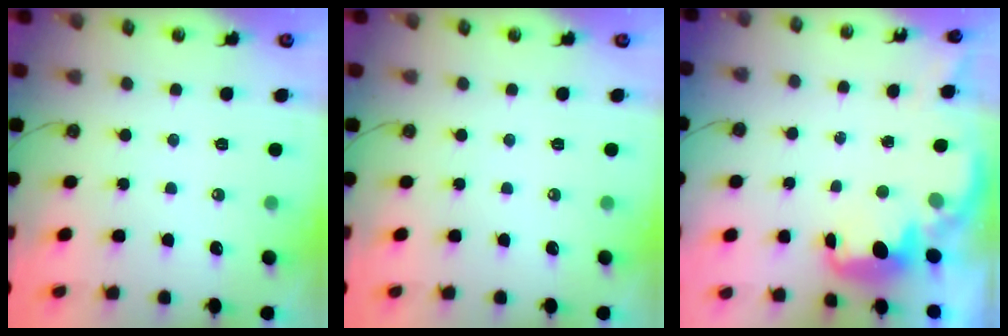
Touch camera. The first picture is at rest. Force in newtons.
{"total": 0.0}
{"total": 3.0, "press": 3.0, "slide": 0.7}